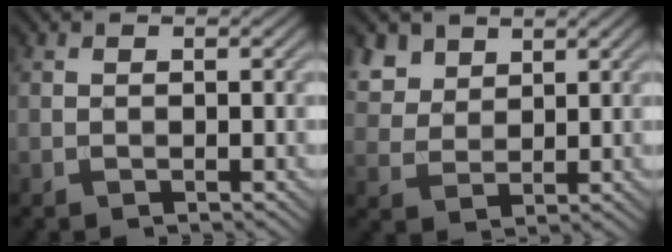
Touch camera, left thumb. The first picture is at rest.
{"total": 5.0, "force": [3.3, 3.2, 2.1], "torque": [-0.064, -0.003, 0.073]}